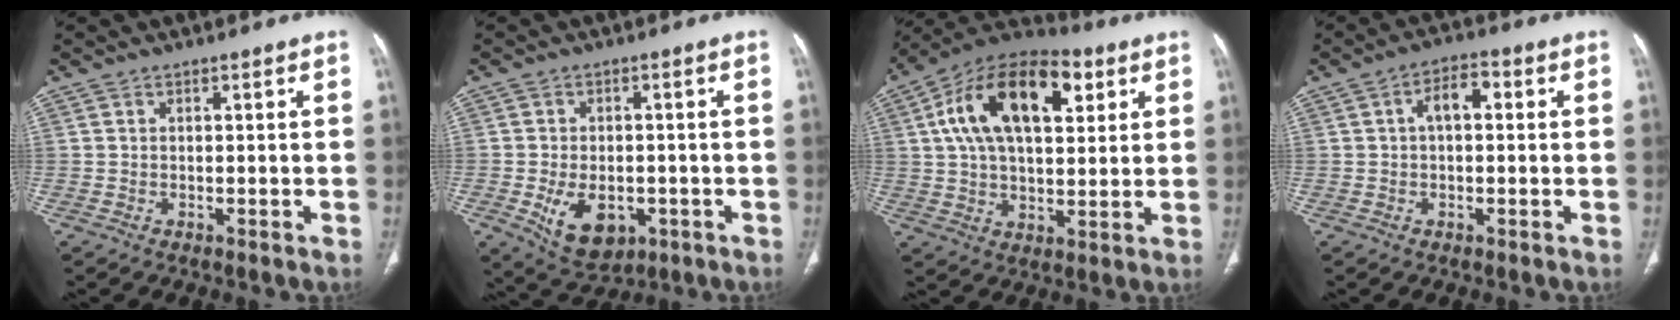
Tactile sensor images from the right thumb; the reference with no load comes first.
{"total": 9.3, "force": [-2.8, 6.2, 6.4], "torque": [-0.087, 0.004, -0.028]}
{"total": 21.0, "force": [6.8, 11.1, 16.5], "torque": [-0.258, 0.011, 0.106]}
{"total": 5.1, "force": [0.8, 2.7, 4.2], "torque": [-0.064, 0.020, 0.006]}